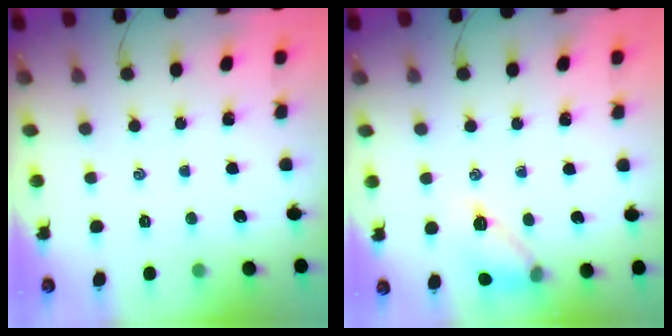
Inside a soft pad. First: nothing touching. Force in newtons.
{"total": 12.7, "press": 12.6, "slide": 1.0}